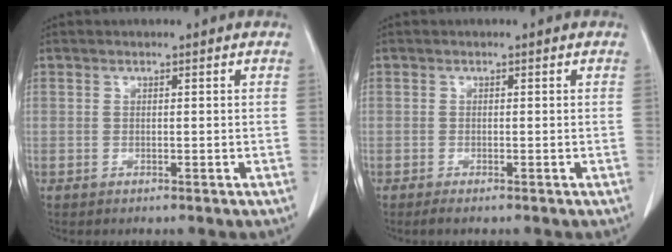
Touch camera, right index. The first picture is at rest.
{"total": 1.2, "force": [-0.9, 0.0, 0.7], "torque": [-0.015, -0.003, -0.014]}